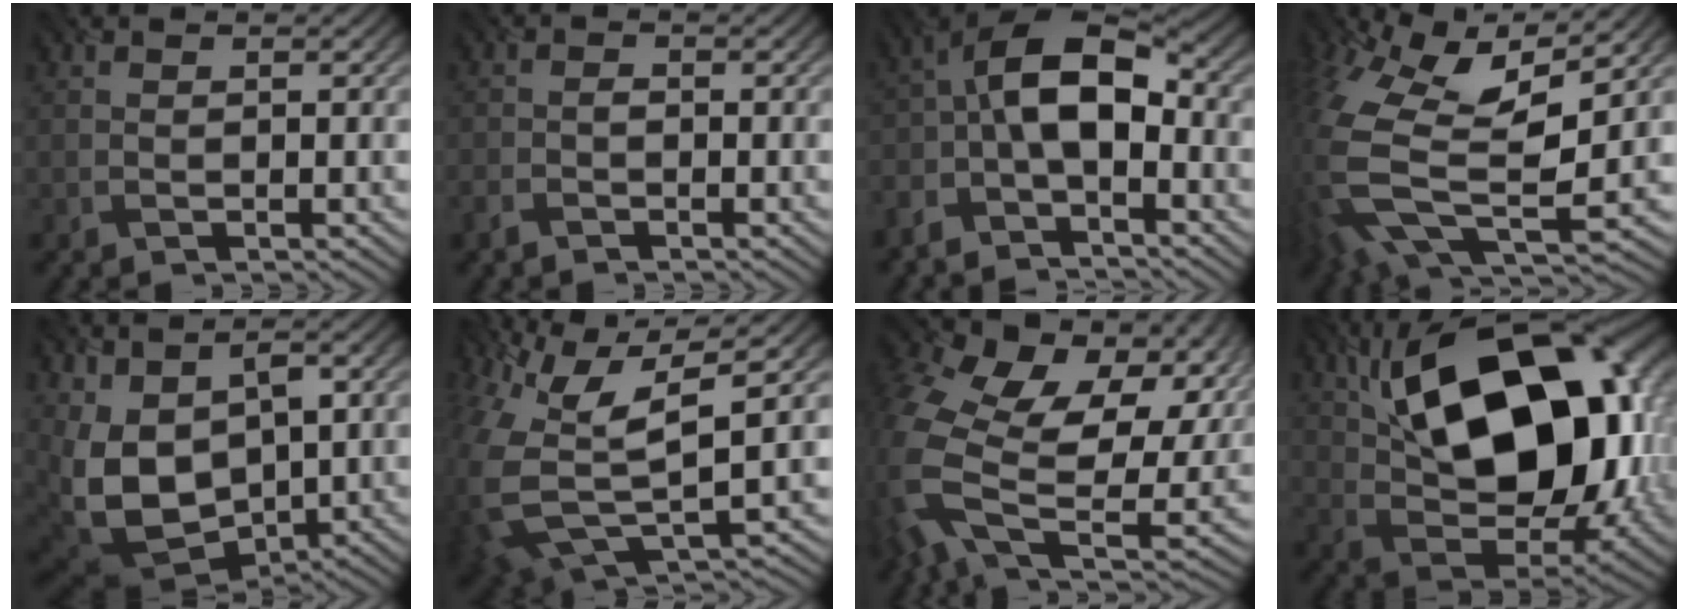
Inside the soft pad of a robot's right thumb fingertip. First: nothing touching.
{"total": 1.7, "force": [-1.3, 0.6, 0.8], "torque": [-0.022, -0.002, -0.033]}
{"total": 9.1, "force": [-3.0, 4.4, 7.4], "torque": [-0.141, 0.007, -0.069]}
{"total": 15.2, "force": [0.5, 7.5, 13.3], "torque": [-0.338, -0.017, 0.029]}
{"total": 13.8, "force": [0.8, 9.2, 10.2], "torque": [-0.228, -0.035, 0.035]}
{"total": 12.9, "force": [0.5, 6.7, 11.0], "torque": [-0.270, -0.022, 0.019]}
{"total": 18.5, "force": [0.8, 12.6, 13.5], "torque": [-0.335, -0.053, 0.058]}
{"total": 20.1, "force": [5.5, 11.3, 15.7], "torque": [-0.266, 0.019, 0.091]}